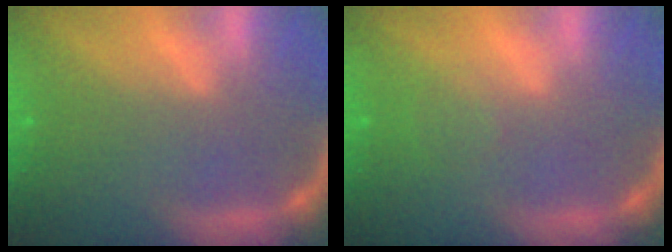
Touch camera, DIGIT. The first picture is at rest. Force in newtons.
{"total": 1.5}